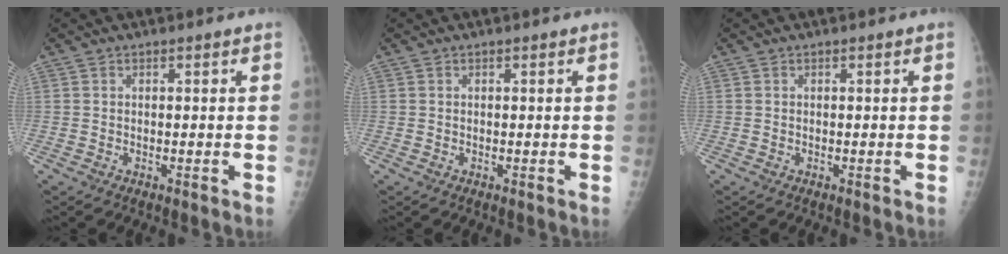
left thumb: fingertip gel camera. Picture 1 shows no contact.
{"total": 0.0}
{"total": 0.0}